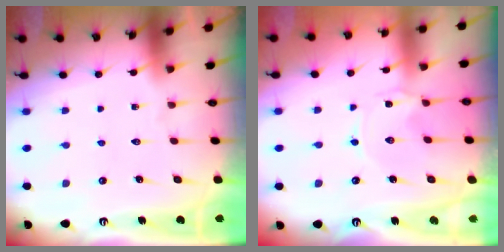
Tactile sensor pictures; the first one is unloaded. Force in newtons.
{"total": 0.0}